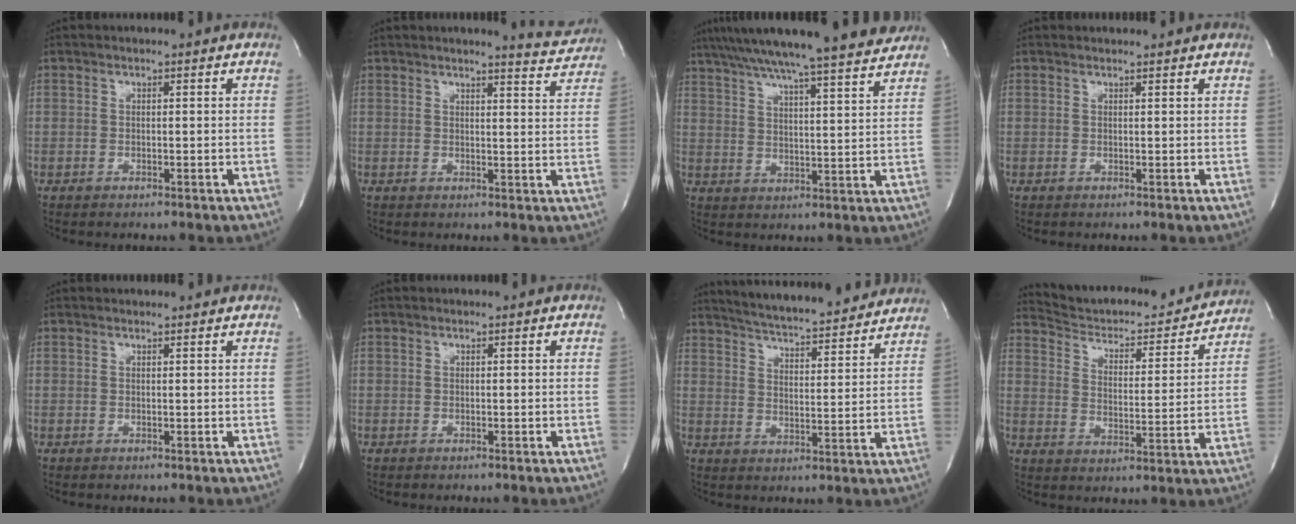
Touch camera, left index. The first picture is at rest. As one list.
[{"total": 5.8, "force": [5.7, 0.1, 0.9], "torque": [-0.015, -0.026, 0.054]}, {"total": 21.5, "force": [19.0, 0.2, 10.1], "torque": [-0.175, 0.000, 0.267]}, {"total": 1.9, "force": [1.9, 0.1, 0.2], "torque": [-0.010, 0.013, 0.026]}, {"total": 1.7, "force": [1.7, 0.1, 0.1], "torque": [-0.009, 0.011, 0.023]}, {"total": 0.0}, {"total": 18.1, "force": [16.9, 1.6, 6.3], "torque": [-0.103, 0.000, 0.235]}, {"total": 18.0, "force": [17.3, 2.9, 4.1], "torque": [-0.054, -0.025, 0.241]}]